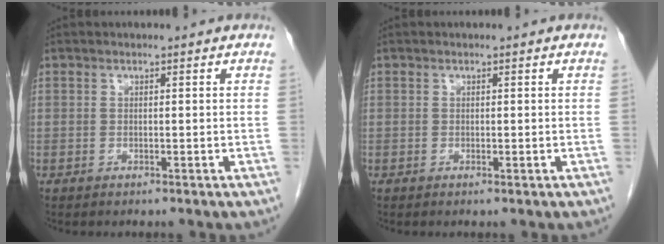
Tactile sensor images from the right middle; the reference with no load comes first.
{"total": 0.0}